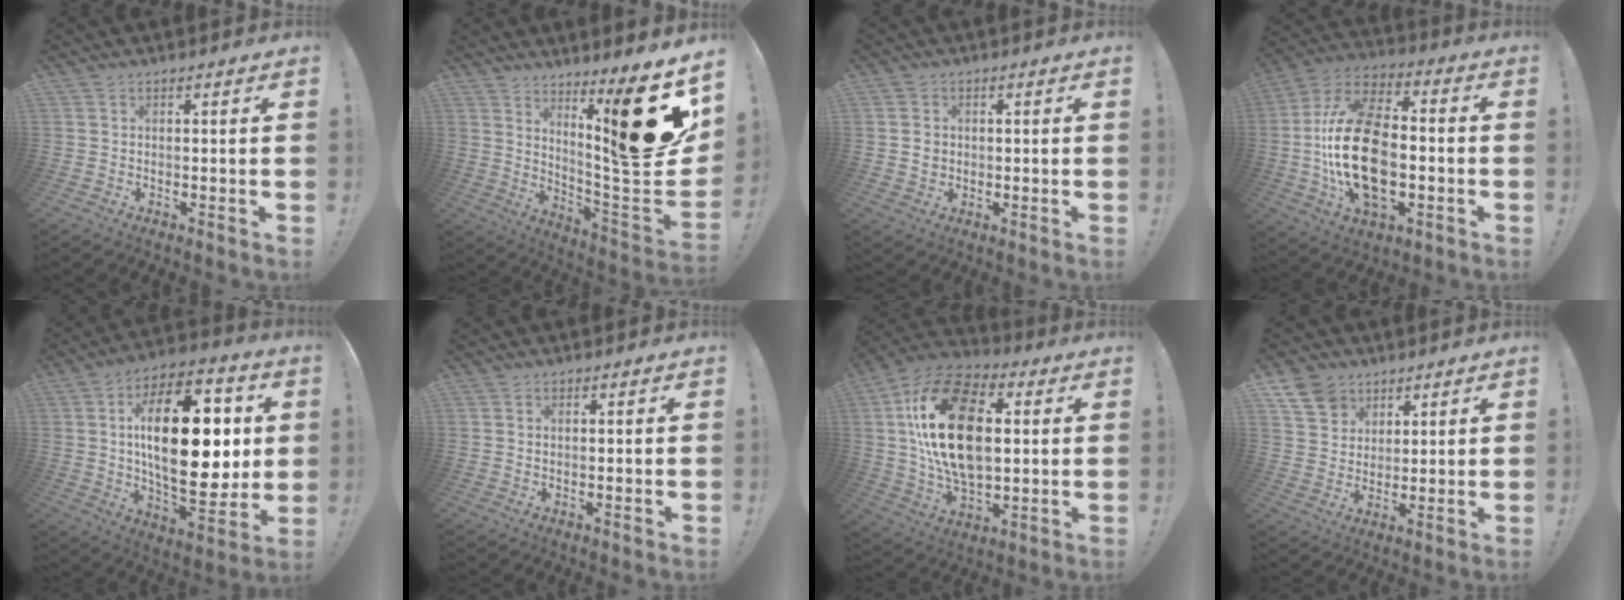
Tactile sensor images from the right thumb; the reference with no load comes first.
{"total": 22.4, "force": [9.2, 4.5, 20.0], "torque": [-0.268, -0.092, 0.151]}
{"total": 3.0, "force": [0.1, 2.7, 1.2], "torque": [-0.010, 0.001, 0.002]}
{"total": 24.3, "force": [-3.2, 14.6, 19.2], "torque": [-0.361, 0.018, -0.047]}
{"total": 28.8, "force": [3.8, 14.6, 24.5], "torque": [-0.405, -0.005, 0.064]}
{"total": 0.6, "force": [0.2, 0.2, 0.5], "torque": [-0.013, 0.002, 0.005]}
{"total": 25.2, "force": [3.9, 14.9, 19.9], "torque": [-0.366, -0.003, 0.066]}
{"total": 9.6, "force": [6.0, 7.0, 2.9], "torque": [-0.049, -0.035, 0.119]}